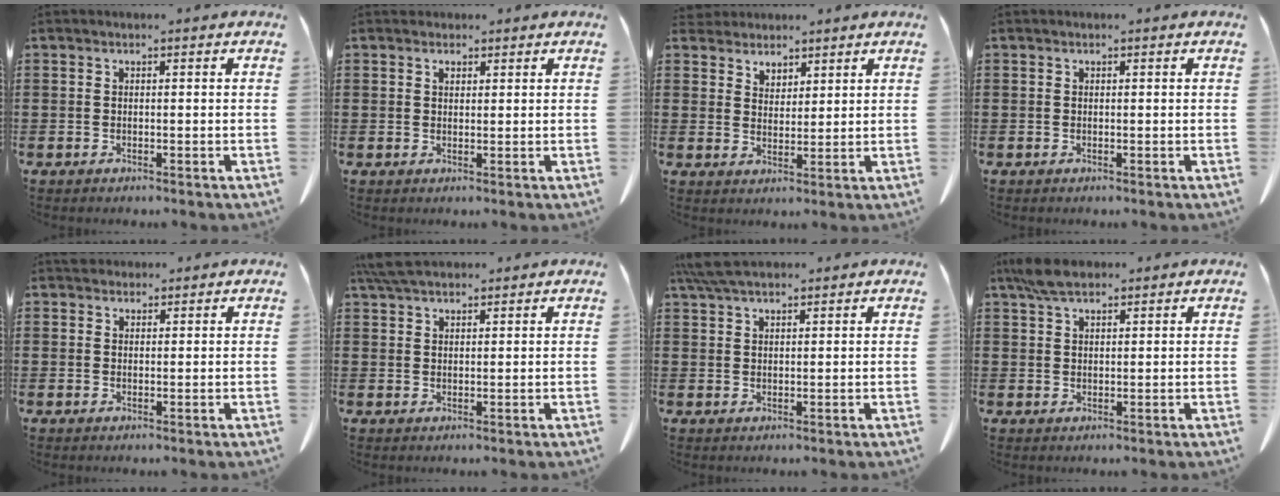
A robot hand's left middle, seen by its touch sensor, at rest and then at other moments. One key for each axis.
{"total": 1.2, "fx": 1.0, "fy": 0.6, "fz": 0.2, "tx": 0.002, "ty": -0.003, "tz": 0.020}
{"total": 3.6, "fx": 3.2, "fy": 1.7, "fz": -0.2, "tx": -0.008, "ty": -0.002, "tz": 0.061}
{"total": 0.0}
{"total": 1.9, "fx": 1.7, "fy": 0.9, "fz": 0.1, "tx": 0.001, "ty": 0.001, "tz": 0.032}
{"total": 4.7, "fx": 4.0, "fy": 1.1, "fz": 2.2, "tx": -0.053, "ty": -0.003, "tz": 0.077}
{"total": 5.1, "fx": 4.1, "fy": 1.1, "fz": 2.7, "tx": -0.064, "ty": -0.002, "tz": 0.078}
{"total": 4.5, "fx": 3.5, "fy": 1.7, "fz": 2.3, "tx": -0.055, "ty": 0.001, "tz": 0.066}